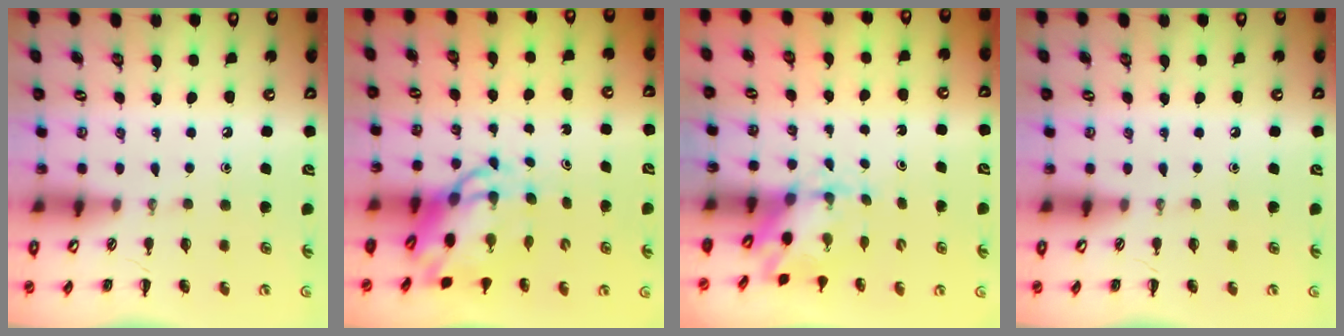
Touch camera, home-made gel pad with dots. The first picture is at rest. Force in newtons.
{"total": 7.9, "press": 7.6, "slide": 2.2}
{"total": 2.5, "press": 2.3, "slide": 1.0}
{"total": 0.0}